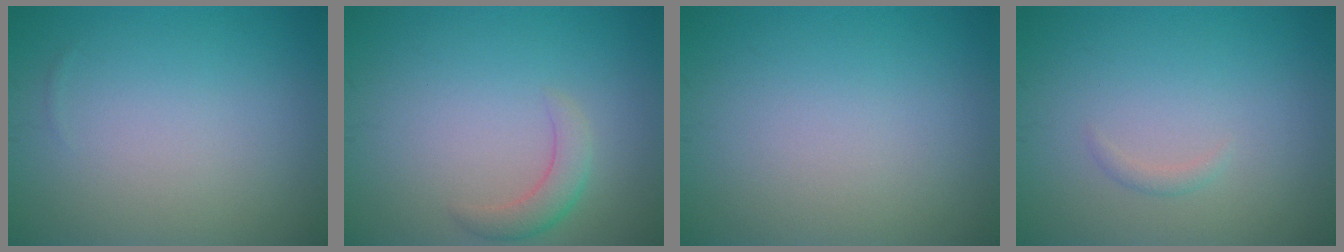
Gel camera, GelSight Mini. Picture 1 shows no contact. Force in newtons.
{"total": 2.2, "press": 2.1, "slide": 0.2}
{"total": 0.0}
{"total": 0.7, "press": 0.7, "slide": 0.0}